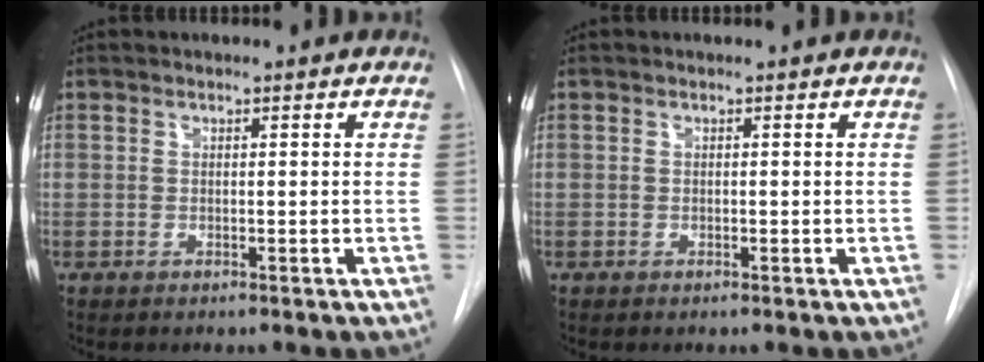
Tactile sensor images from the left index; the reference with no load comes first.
{"total": 0.0}